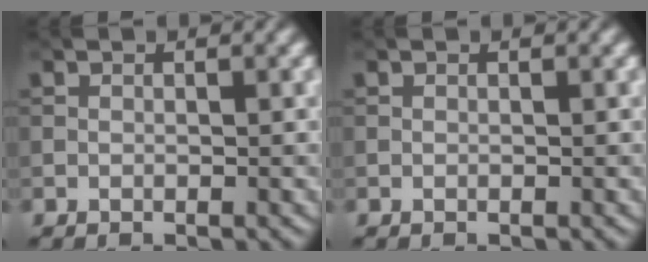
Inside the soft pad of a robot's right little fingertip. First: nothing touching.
{"total": 0.0}